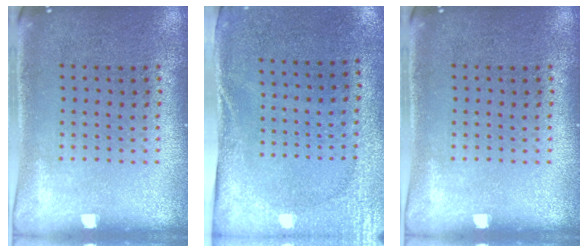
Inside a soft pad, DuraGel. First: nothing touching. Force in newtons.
{"total": 2.7, "press": 2.1, "slide": 1.6}
{"total": 0.0}